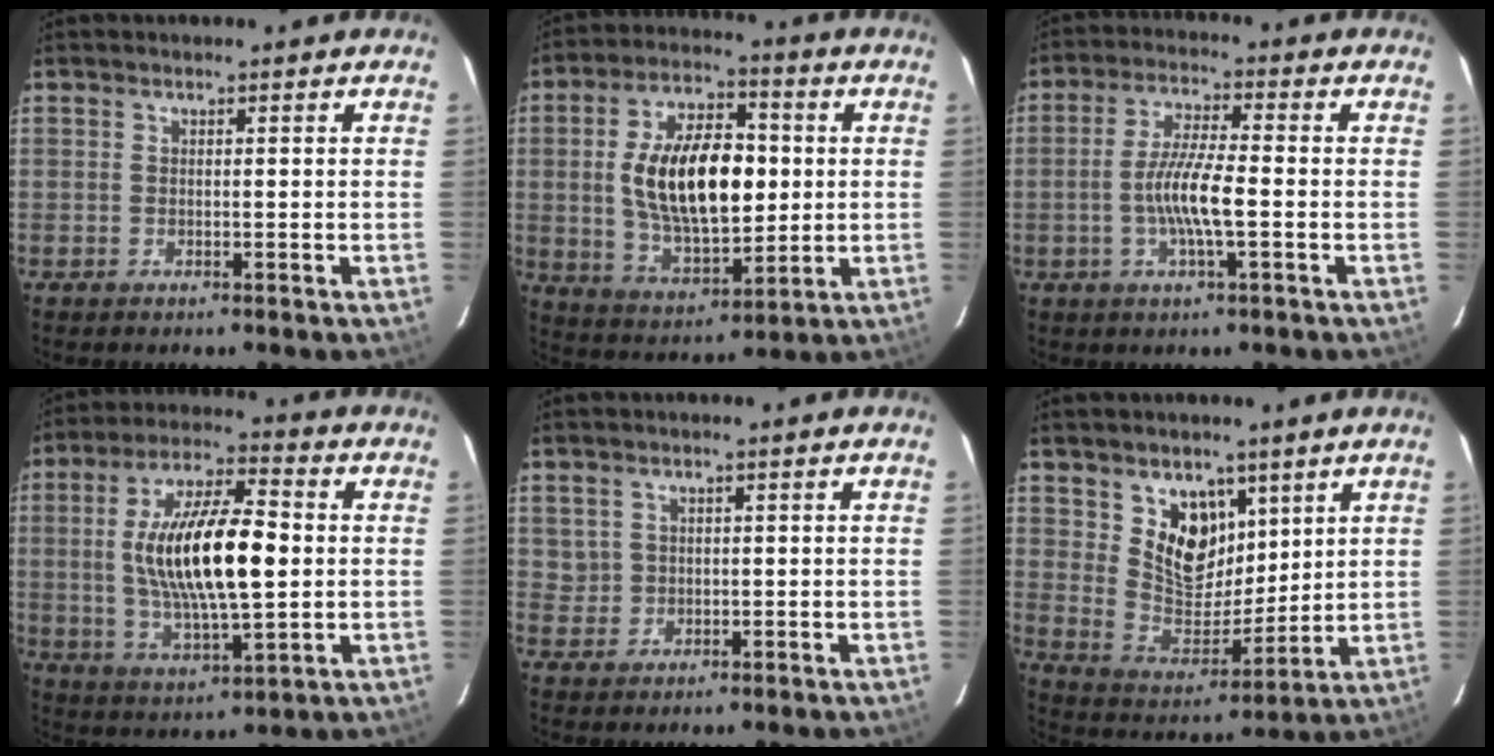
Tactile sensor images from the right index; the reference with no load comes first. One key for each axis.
{"total": 18.3, "fx": 1.3, "fy": 9.1, "fz": 15.9, "tx": -0.284, "ty": 0.014, "tz": 0.035}
{"total": 7.9, "fx": -1.8, "fy": 1.0, "fz": 7.6, "tx": -0.149, "ty": 0.000, "tz": -0.036}
{"total": 18.0, "fx": 0.8, "fy": 6.0, "fz": 17.0, "tx": -0.312, "ty": 0.006, "tz": 0.019}
{"total": 2.2, "fx": 0.8, "fy": 2.0, "fz": 0.0, "tx": 0.003, "ty": 0.009, "tz": 0.018}
{"total": 10.9, "fx": 5.9, "fy": 7.4, "fz": 5.4, "tx": -0.093, "ty": -0.012, "tz": 0.122}